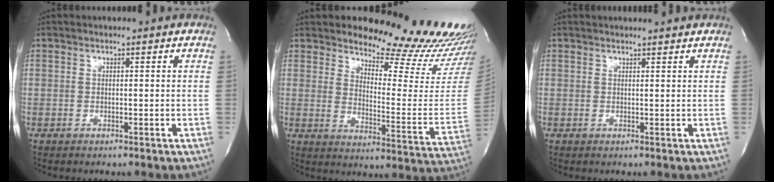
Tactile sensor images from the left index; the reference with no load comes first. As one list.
[{"total": 22.0, "force": [20.8, 3.1, 6.6], "torque": [-0.081, -0.139, 0.240]}, {"total": 4.2, "force": [4.0, 0.0, 1.2], "torque": [-0.017, 0.013, 0.045]}]